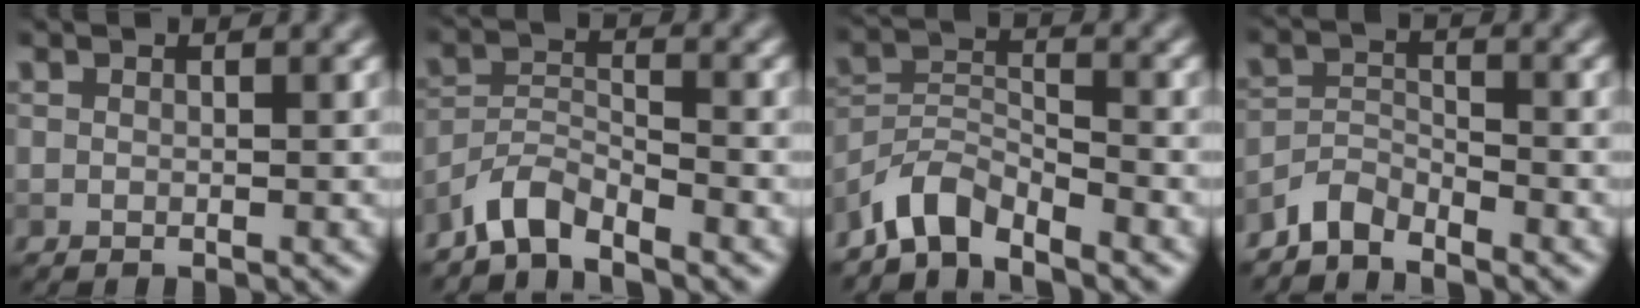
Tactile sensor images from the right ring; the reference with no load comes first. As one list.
[{"total": 3.5, "force": [-3.1, 0.8, 1.2], "torque": [-0.023, 0.006, -0.072]}, {"total": 4.1, "force": [-3.6, 1.2, 1.5], "torque": [-0.024, 0.005, -0.081]}, {"total": 2.8, "force": [-2.6, 0.8, 0.6], "torque": [-0.009, 0.006, -0.062]}]